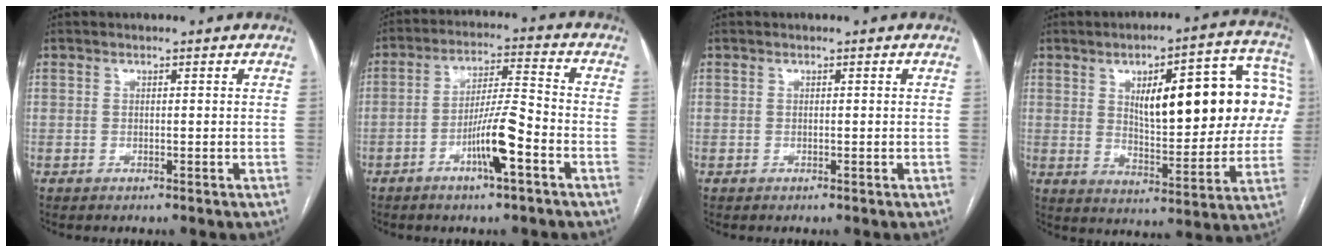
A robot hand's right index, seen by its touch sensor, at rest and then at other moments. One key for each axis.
{"total": 8.7, "fx": -3.8, "fy": 0.5, "fz": 7.8, "tx": -0.146, "ty": 0.006, "tz": -0.065}
{"total": 0.0}
{"total": 21.8, "fx": 4.8, "fy": 7.0, "fz": 20.1, "tx": -0.276, "ty": 0.037, "tz": 0.070}